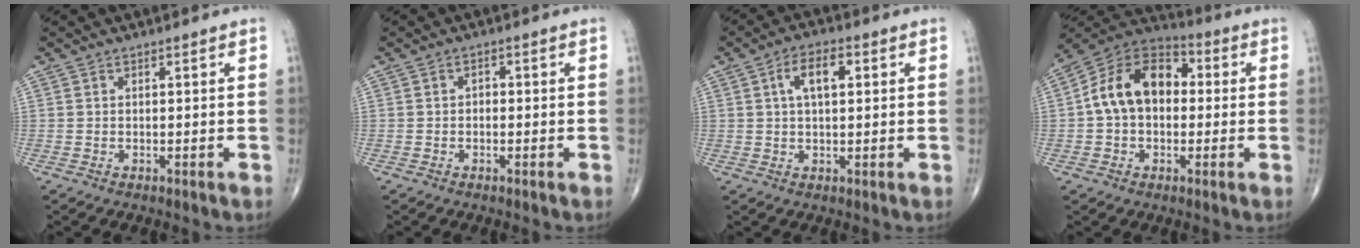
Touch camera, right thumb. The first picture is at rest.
{"total": 1.2, "force": [-0.2, 0.9, 0.7], "torque": [-0.003, 0.005, -0.008]}
{"total": 6.4, "force": [1.7, 3.0, 5.4], "torque": [-0.092, 0.011, 0.027]}
{"total": 14.5, "force": [0.9, 9.9, 10.5], "torque": [-0.160, 0.037, -0.002]}